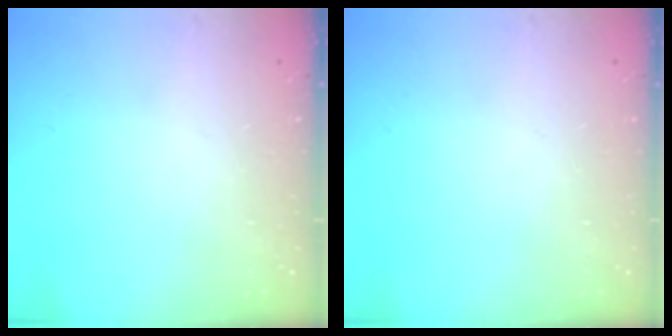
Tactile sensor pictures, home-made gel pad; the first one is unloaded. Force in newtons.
{"total": 0.0}